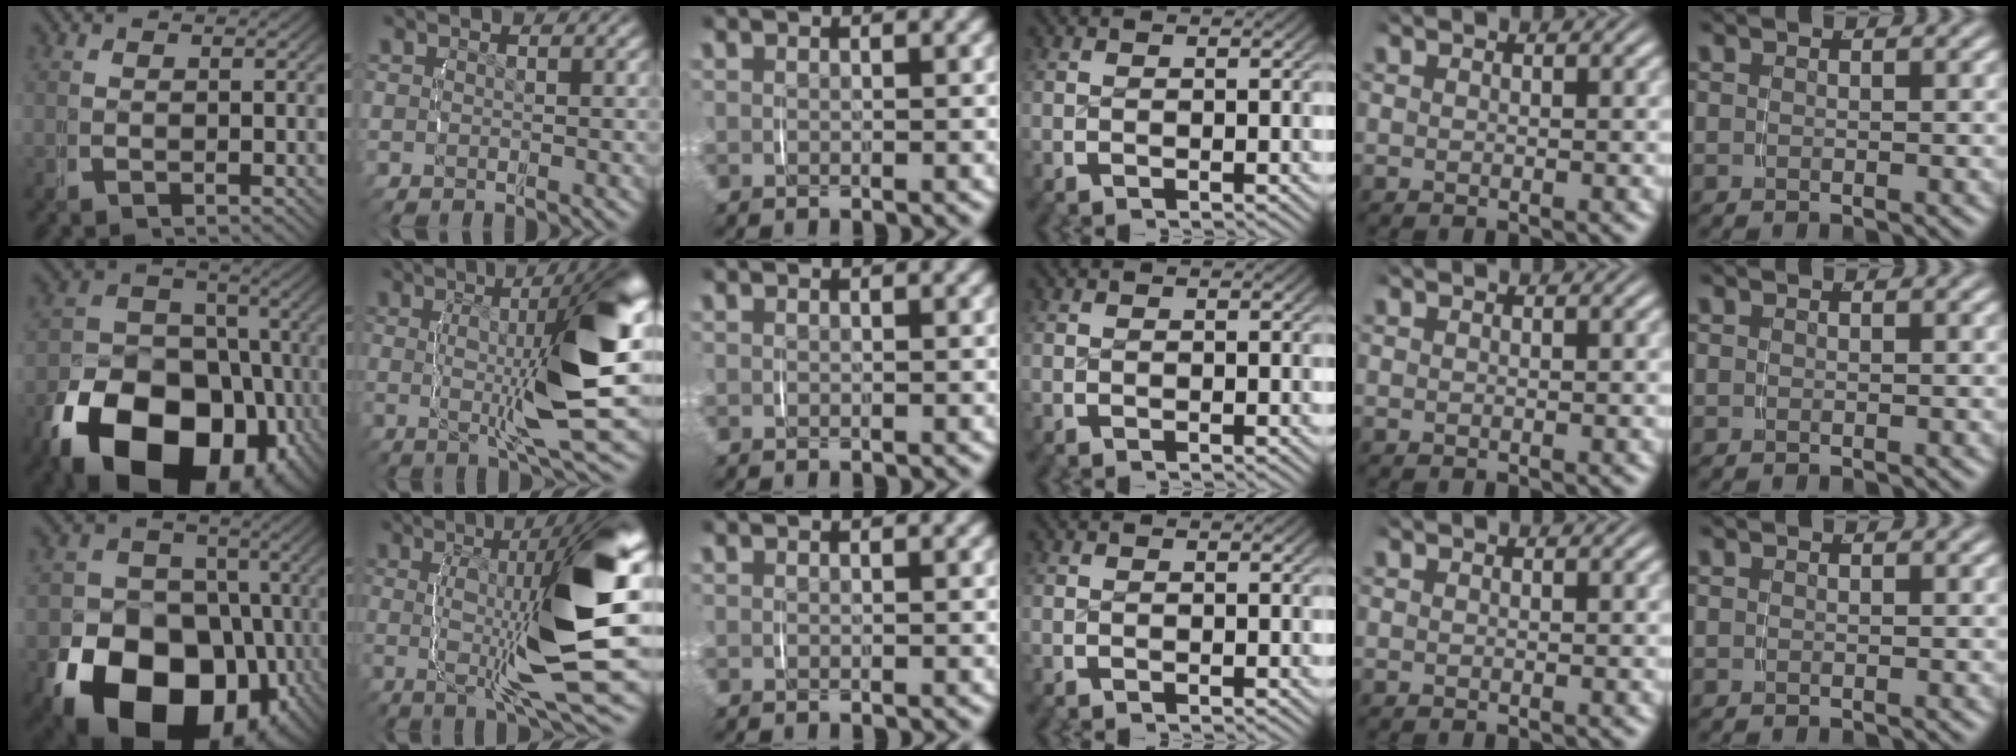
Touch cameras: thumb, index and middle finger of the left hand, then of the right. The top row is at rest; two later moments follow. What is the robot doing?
{"motion": "lift_and_place", "object": "jar lid"}